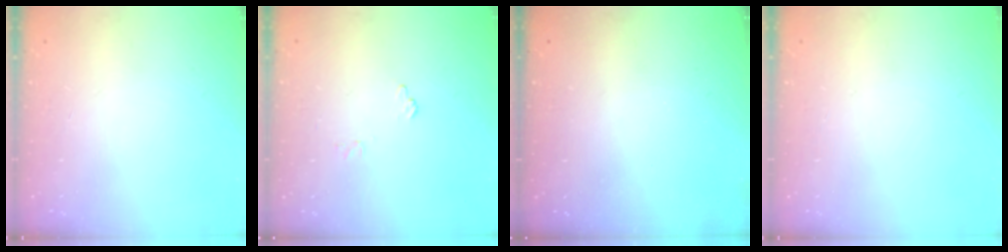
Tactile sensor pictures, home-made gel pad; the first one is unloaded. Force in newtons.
{"total": 5.8, "press": 5.8, "slide": 0.4}
{"total": 3.3, "press": 3.3, "slide": 0.1}
{"total": 0.0}